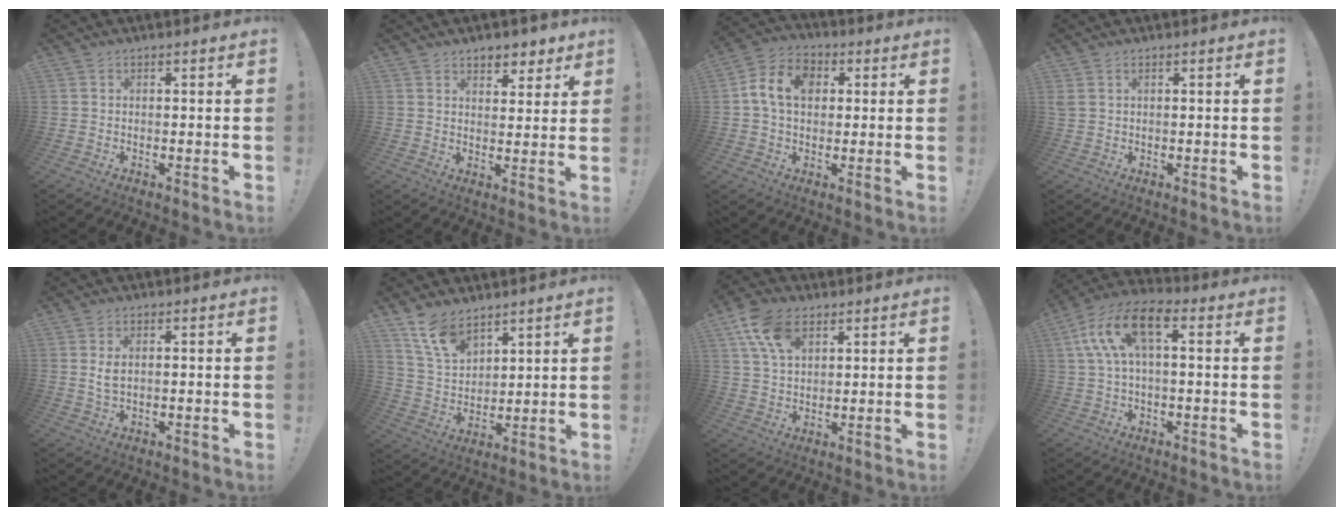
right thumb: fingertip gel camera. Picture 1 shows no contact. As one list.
[{"total": 5.4, "force": [4.2, 3.2, 1.3], "torque": [-0.001, -0.034, 0.075]}, {"total": 11.2, "force": [2.1, 8.2, 7.3], "torque": [-0.126, 0.017, 0.040]}, {"total": 1.6, "force": [0.8, 0.8, 1.1], "torque": [-0.028, 0.004, 0.015]}, {"total": 2.9, "force": [0.7, 1.5, 2.3], "torque": [-0.037, 0.002, 0.012]}, {"total": 11.1, "force": [8.3, 5.8, 4.6], "torque": [-0.104, -0.044, 0.165]}, {"total": 11.7, "force": [5.9, 7.3, 7.0], "torque": [-0.122, -0.008, 0.115]}, {"total": 13.1, "force": [3.3, 6.3, 11.0], "torque": [-0.219, -0.001, 0.058]}]